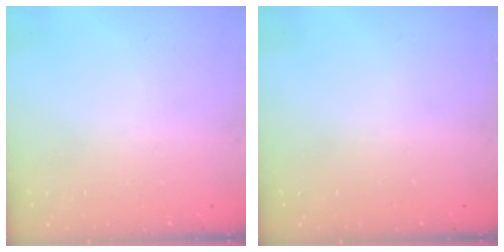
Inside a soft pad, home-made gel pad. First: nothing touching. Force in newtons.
{"total": 0.0}